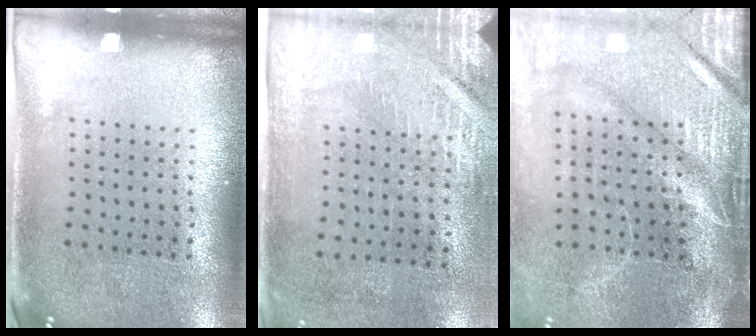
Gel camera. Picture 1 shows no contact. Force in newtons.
{"total": 2.9, "press": 2.5, "slide": 1.4}
{"total": 4.7, "press": 4.0, "slide": 2.5}